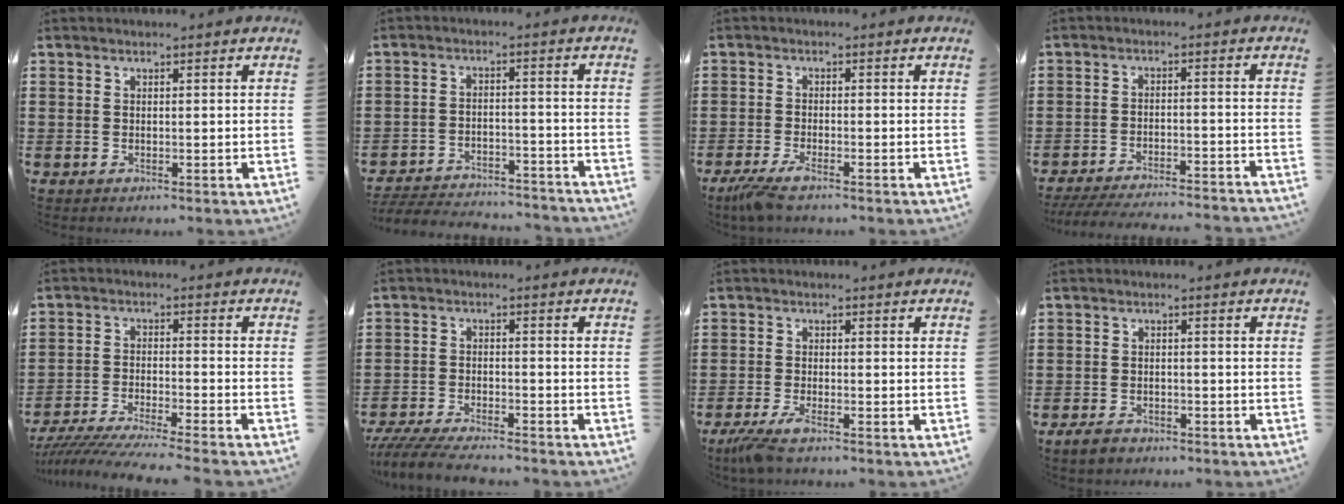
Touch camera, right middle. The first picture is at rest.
{"total": 5.1, "force": [-5.0, 0.4, 0.6], "torque": [-0.017, 0.005, -0.104]}
{"total": 3.1, "force": [-2.5, 0.1, 1.9], "torque": [-0.048, -0.010, -0.050]}
{"total": 5.1, "force": [-4.9, -0.1, 1.4], "torque": [-0.028, -0.006, -0.097]}
{"total": 6.1, "force": [-5.8, -0.3, 1.7], "torque": [-0.045, -0.017, -0.118]}
{"total": 5.4, "force": [-5.1, 0.5, 1.6], "torque": [-0.044, -0.008, -0.103]}
{"total": 3.3, "force": [-2.5, 0.2, 2.1], "torque": [-0.058, -0.013, -0.053]}
{"total": 2.4, "force": [-2.0, 1.2, 0.8], "torque": [-0.026, 0.002, -0.042]}